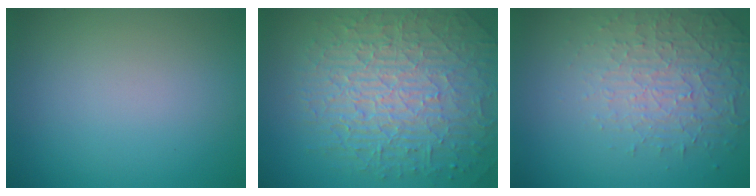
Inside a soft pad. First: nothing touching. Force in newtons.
{"total": 10.0, "press": 6.6, "slide": 7.5}
{"total": 4.5, "press": 3.1, "slide": 3.2}